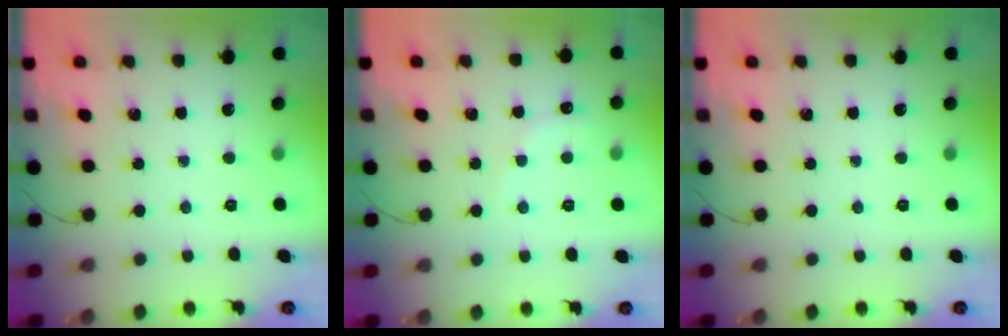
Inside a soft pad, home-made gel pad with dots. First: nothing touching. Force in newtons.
{"total": 6.2, "press": 6.0, "slide": 1.4}
{"total": 0.0}